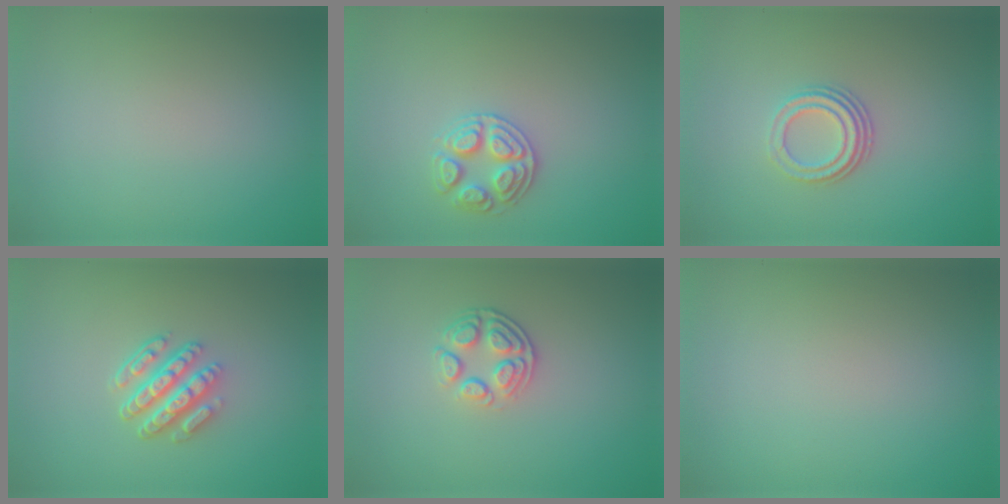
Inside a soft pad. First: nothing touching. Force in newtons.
{"total": 2.7, "press": 2.7, "slide": 0.5}
{"total": 3.0, "press": 2.1, "slide": 2.1}
{"total": 4.5, "press": 3.4, "slide": 2.9}
{"total": 3.0, "press": 2.3, "slide": 1.9}
{"total": 0.0}